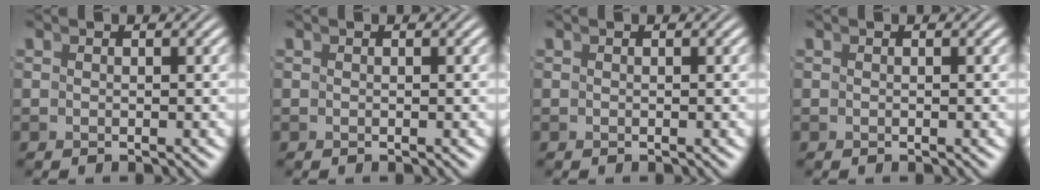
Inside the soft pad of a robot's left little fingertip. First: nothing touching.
{"total": 0.0}
{"total": 0.0}
{"total": 0.0}